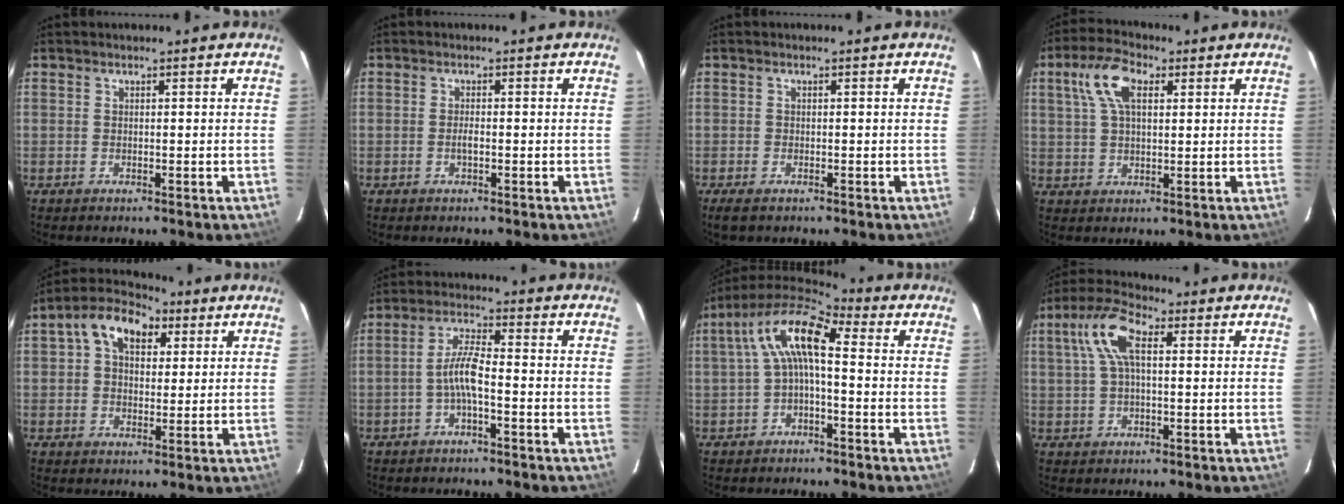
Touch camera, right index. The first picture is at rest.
{"total": 1.3, "force": [-0.4, 0.4, 1.2], "torque": [-0.024, 0.001, -0.008]}
{"total": 2.4, "force": [-1.6, 1.1, 1.4], "torque": [-0.028, -0.008, -0.029]}
{"total": 8.5, "force": [3.2, 4.1, 6.7], "torque": [-0.137, 0.025, 0.058]}
{"total": 9.6, "force": [3.7, 6.5, 6.1], "torque": [-0.110, 0.039, 0.055]}
{"total": 5.1, "force": [-1.8, 0.8, 4.7], "torque": [-0.100, 0.012, -0.036]}
{"total": 10.2, "force": [0.8, 3.9, 9.4], "torque": [-0.185, 0.030, 0.006]}
{"total": 8.7, "force": [2.2, 3.7, 7.6], "torque": [-0.159, 0.026, 0.039]}